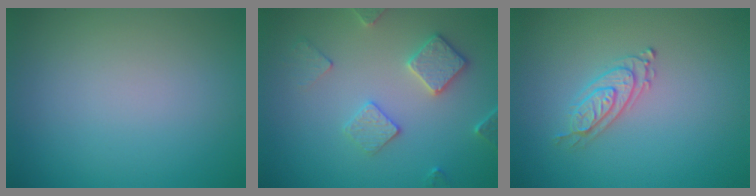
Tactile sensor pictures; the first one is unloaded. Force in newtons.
{"total": 3.3, "press": 3.1, "slide": 0.9}
{"total": 2.2, "press": 2.0, "slide": 0.8}